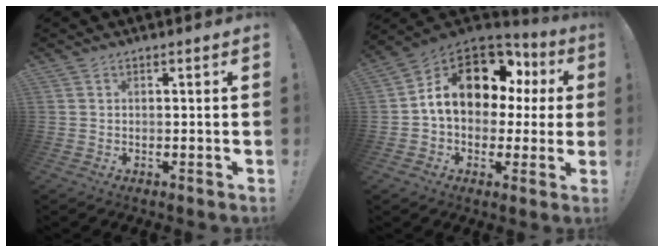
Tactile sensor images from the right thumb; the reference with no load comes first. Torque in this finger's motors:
{"motor_torque": [2.20, 2.81, 0.60, -0.37, 0.12]}